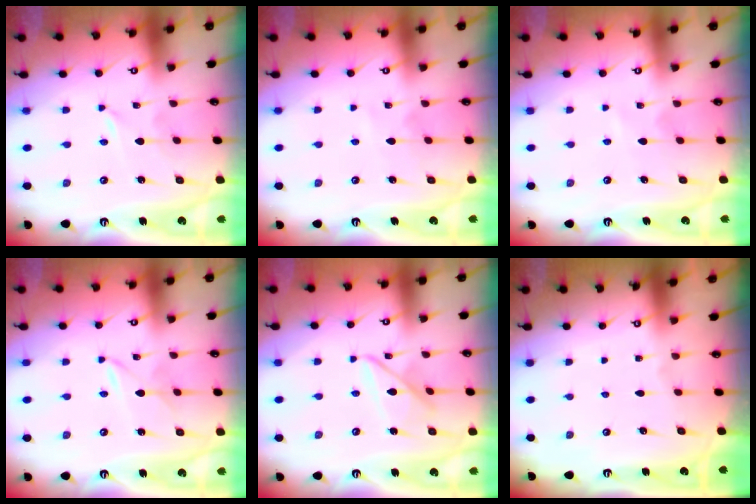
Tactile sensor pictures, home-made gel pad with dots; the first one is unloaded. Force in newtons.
{"total": 3.8, "press": 3.8, "slide": 0.4}
{"total": 1.6, "press": 1.6, "slide": 0.2}
{"total": 2.3, "press": 2.3, "slide": 0.4}
{"total": 8.3, "press": 8.3, "slide": 0.4}
{"total": 0.0}